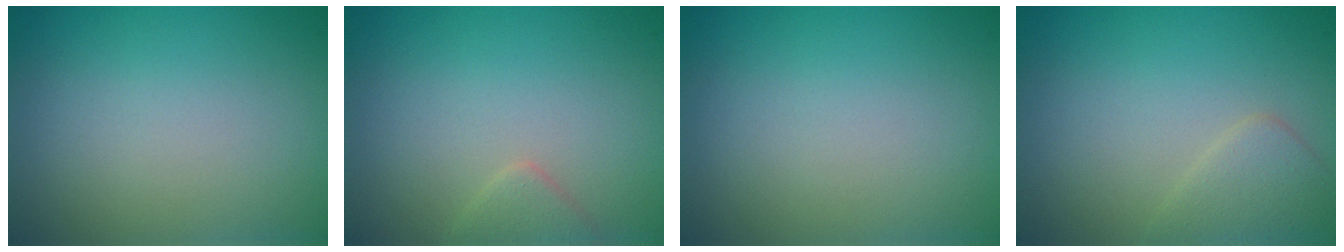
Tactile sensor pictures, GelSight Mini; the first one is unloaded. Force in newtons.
{"total": 1.5, "press": 1.5, "slide": 0.1}
{"total": 0.0}
{"total": 1.8, "press": 1.8, "slide": 0.0}